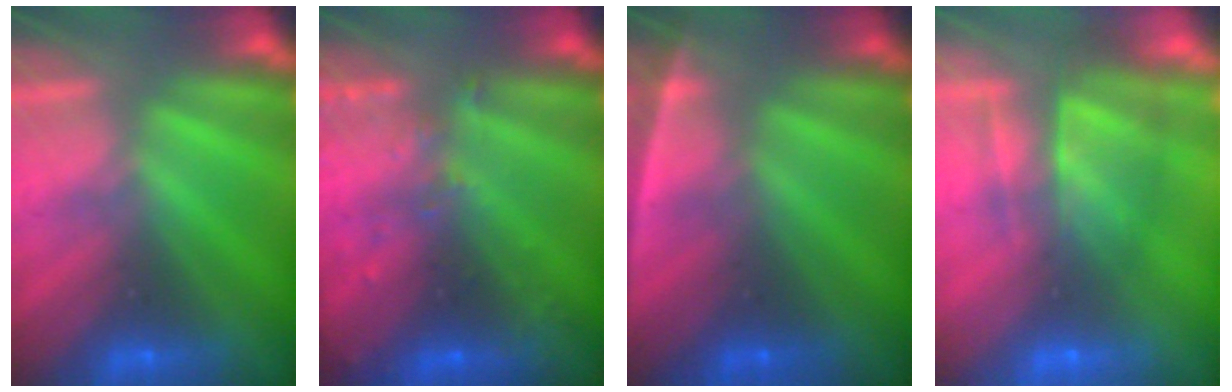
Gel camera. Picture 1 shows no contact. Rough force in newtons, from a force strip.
{"total": 3.1}
{"total": 2.6}
{"total": 6.7}